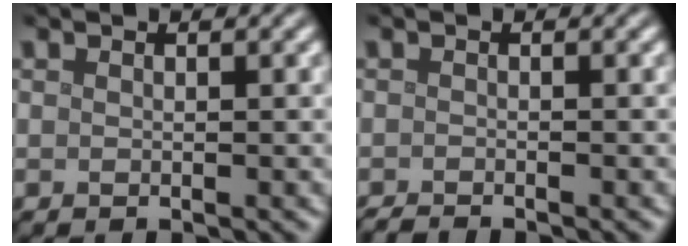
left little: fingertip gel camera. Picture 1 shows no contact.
{"total": 1.3, "force": [-1.2, 0.1, 0.4], "torque": [-0.001, -0.004, -0.024]}